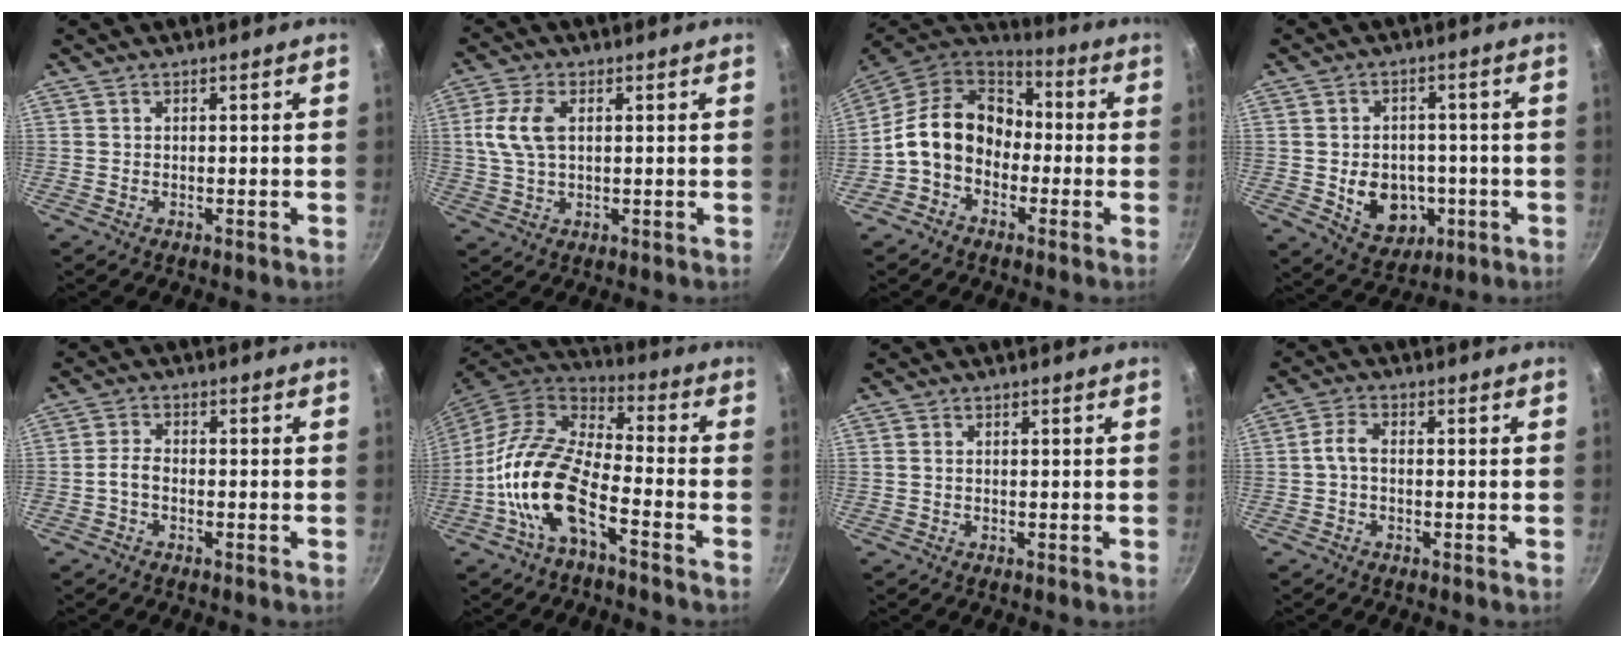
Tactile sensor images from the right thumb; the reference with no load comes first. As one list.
[{"total": 7.4, "force": [1.4, 4.2, 6.0], "torque": [-0.122, 0.008, 0.025]}, {"total": 14.9, "force": [-1.7, 11.8, 9.0], "torque": [-0.125, 0.048, -0.050]}, {"total": 10.8, "force": [-2.2, 8.6, 6.2], "torque": [-0.056, 0.008, -0.017]}, {"total": 2.7, "force": [-1.2, 1.5, 1.9], "torque": [-0.041, 0.017, -0.031]}, {"total": 15.1, "force": [-5.9, 6.4, 12.3], "torque": [-0.233, 0.045, -0.127]}, {"total": 0.6, "force": [0.0, 0.4, 0.4], "torque": [-0.009, 0.002, 0.000]}, {"total": 3.2, "force": [-0.6, 1.6, 2.8], "torque": [-0.066, 0.016, -0.019]}]